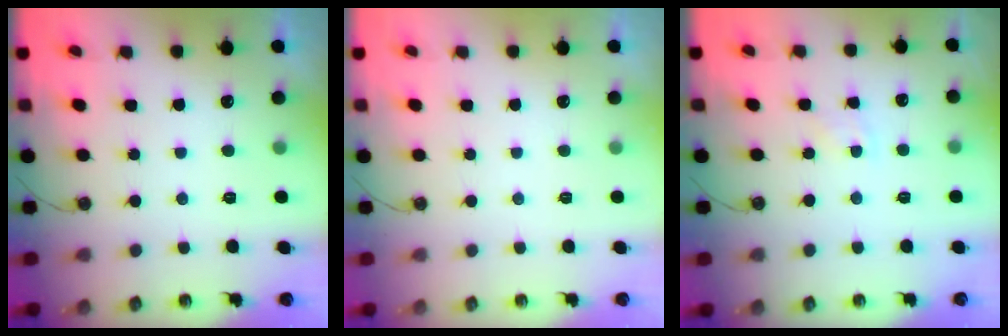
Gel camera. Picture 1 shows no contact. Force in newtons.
{"total": 0.0}
{"total": 3.9, "press": 3.8, "slide": 0.5}